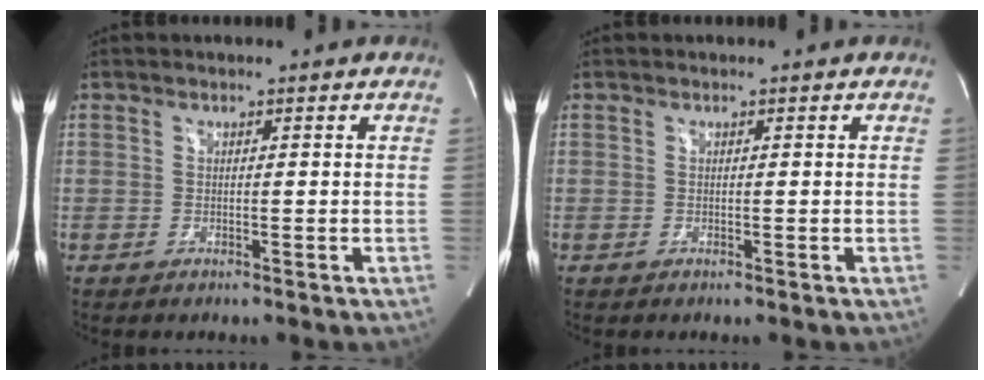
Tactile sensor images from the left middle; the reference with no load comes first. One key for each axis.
{"total": 0.0}